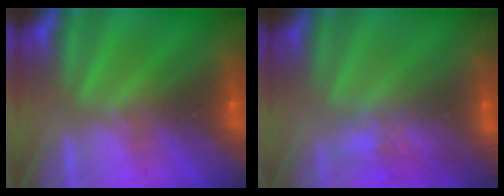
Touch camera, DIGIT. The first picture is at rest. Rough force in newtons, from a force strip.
{"total": 10.0}